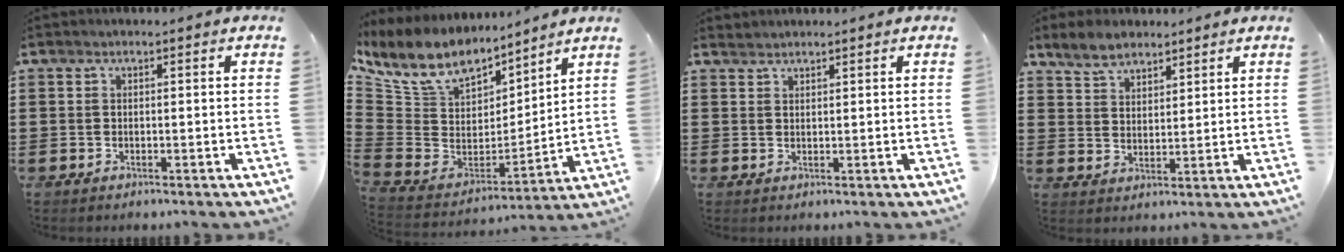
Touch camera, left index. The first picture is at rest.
{"total": 9.3, "force": [7.6, 4.1, 3.4], "torque": [-0.115, -0.057, 0.138]}
{"total": 1.3, "force": [1.3, 0.2, -0.1], "torque": [-0.001, 0.001, 0.027]}
{"total": 4.9, "force": [4.1, 2.3, 1.3], "torque": [-0.041, 0.002, 0.078]}